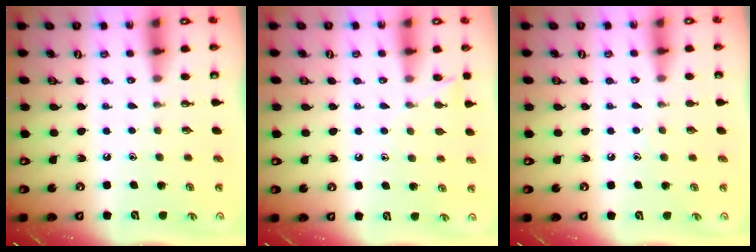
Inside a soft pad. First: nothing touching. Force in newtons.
{"total": 5.7, "press": 5.6, "slide": 0.6}
{"total": 2.9, "press": 2.9, "slide": 0.3}